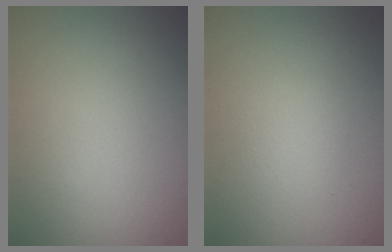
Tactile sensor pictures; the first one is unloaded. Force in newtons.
{"total": 1.2, "press": 1.2, "slide": 0.0}